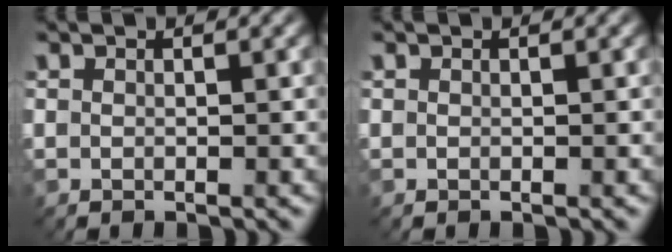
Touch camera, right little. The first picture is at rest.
{"total": 0.0}